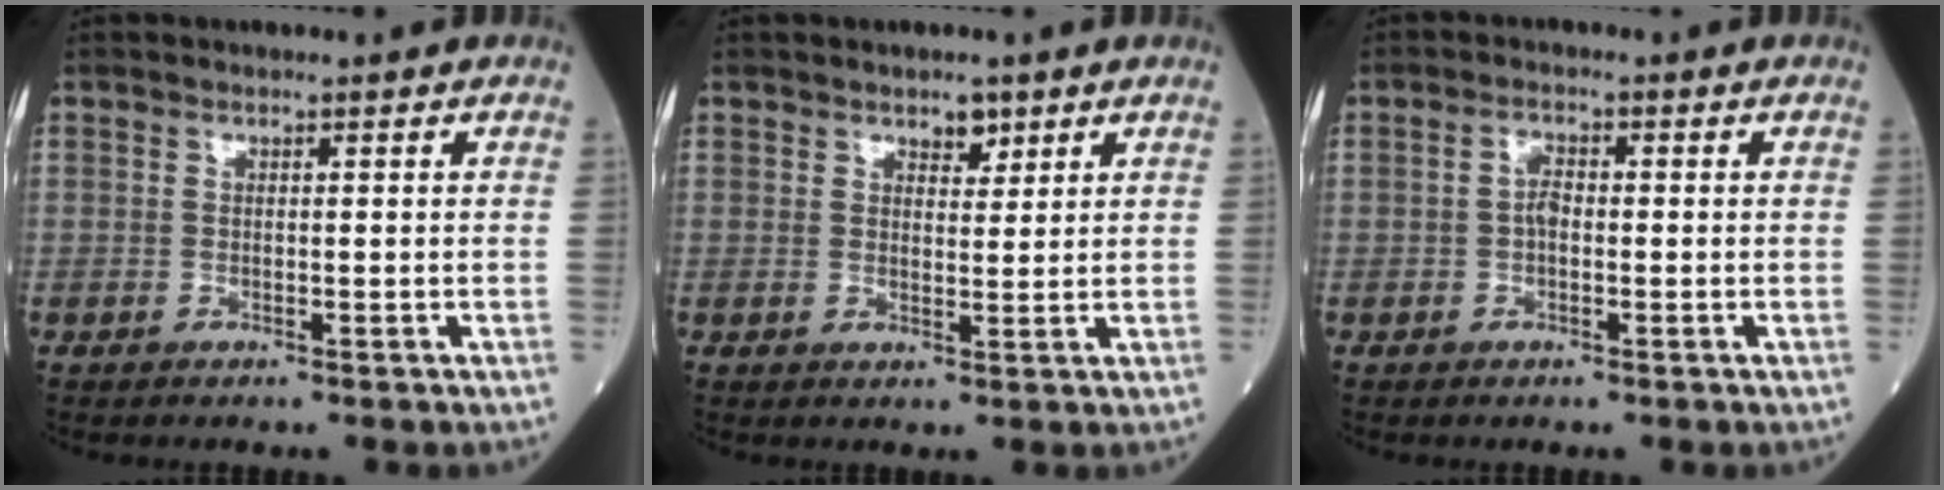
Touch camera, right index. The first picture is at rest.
{"total": 2.5, "force": [1.7, 1.2, 1.3], "torque": [-0.019, -0.001, 0.028]}
{"total": 2.0, "force": [-0.3, 1.0, 1.7], "torque": [-0.030, 0.005, -0.007]}